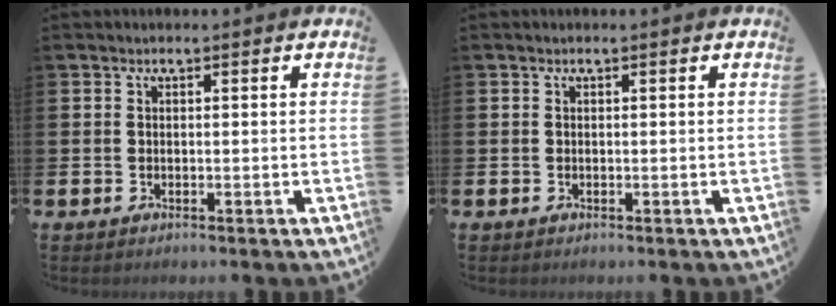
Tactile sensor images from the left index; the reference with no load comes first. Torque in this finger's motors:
{"motor_torque": [-0.05, 0.05, 0.00, 0.00]}